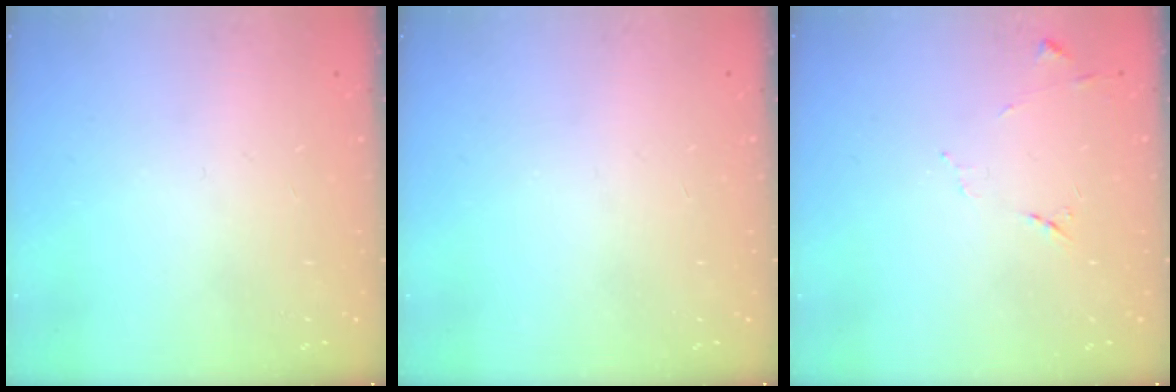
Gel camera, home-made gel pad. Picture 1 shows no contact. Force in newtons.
{"total": 0.0}
{"total": 7.1, "press": 7.1, "slide": 0.7}